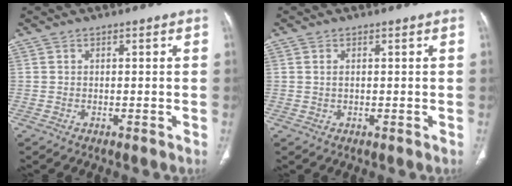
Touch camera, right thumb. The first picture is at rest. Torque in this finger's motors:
{"motor_torque": [-0.03, -0.31, -0.32, 0.19, -0.02]}